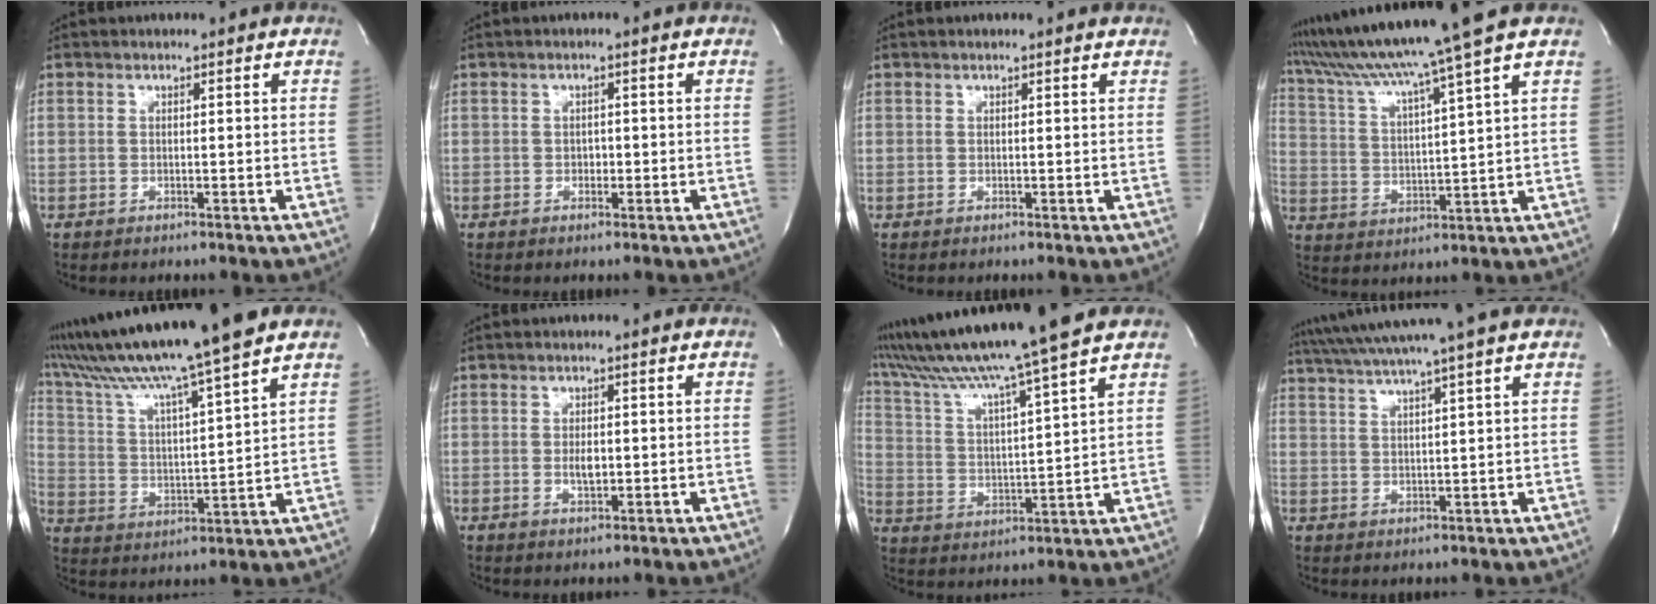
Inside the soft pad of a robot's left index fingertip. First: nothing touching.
{"total": 1.1, "force": [-0.4, 0.8, 0.6], "torque": [-0.008, 0.001, -0.006]}
{"total": 1.3, "force": [1.2, 0.0, 0.5], "torque": [-0.016, 0.007, 0.010]}
{"total": 14.2, "force": [11.7, -3.3, 7.2], "torque": [-0.132, -0.016, 0.196]}
{"total": 18.8, "force": [15.6, -1.7, 10.3], "torque": [-0.191, -0.001, 0.256]}
{"total": 2.2, "force": [-0.3, 0.8, 2.0], "torque": [-0.039, -0.003, -0.002]}
{"total": 17.2, "force": [14.6, -2.4, 8.9], "torque": [-0.166, -0.010, 0.234]}
{"total": 12.3, "force": [10.5, -1.9, 6.2], "torque": [-0.114, 0.010, 0.153]}